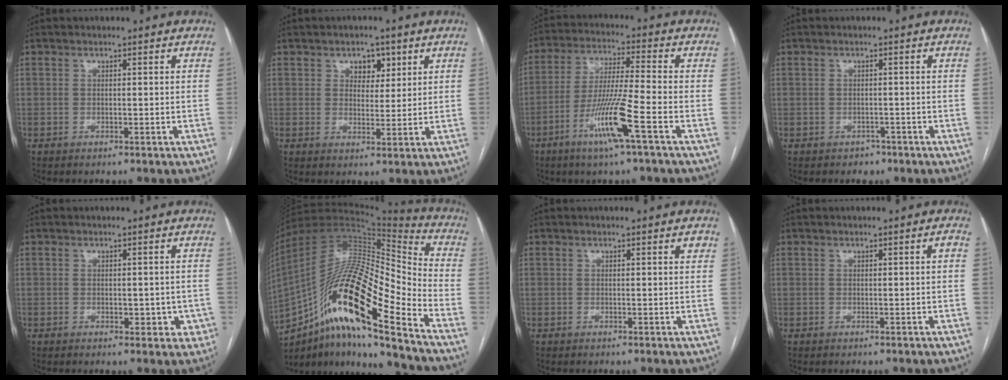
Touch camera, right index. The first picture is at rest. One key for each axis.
{"total": 4.0, "fx": 2.1, "fy": 2.6, "fz": 2.2, "tx": -0.025, "ty": 0.006, "tz": 0.033}
{"total": 11.0, "fx": -5.1, "fy": -0.8, "fz": 9.7, "tx": -0.190, "ty": -0.014, "tz": -0.100}
{"total": 1.6, "fx": -1.0, "fy": 1.2, "fz": 0.1, "tx": -0.004, "ty": 0.003, "tz": -0.013}
{"total": 3.5, "fx": -0.5, "fy": 2.4, "fz": 2.4, "tx": -0.014, "ty": 0.010, "tz": 0.001}
{"total": 23.8, "fx": -12.7, "fy": 3.4, "fz": 19.8, "tx": -0.357, "ty": 0.000, "tz": -0.222}
{"total": 1.3, "fx": 0.7, "fy": 0.1, "fz": 1.0, "tx": -0.015, "ty": 0.000, "tz": 0.007}
{"total": 0.9, "fx": 0.2, "fy": -0.1, "fz": 0.8, "tx": -0.013, "ty": 0.002, "tz": 0.003}